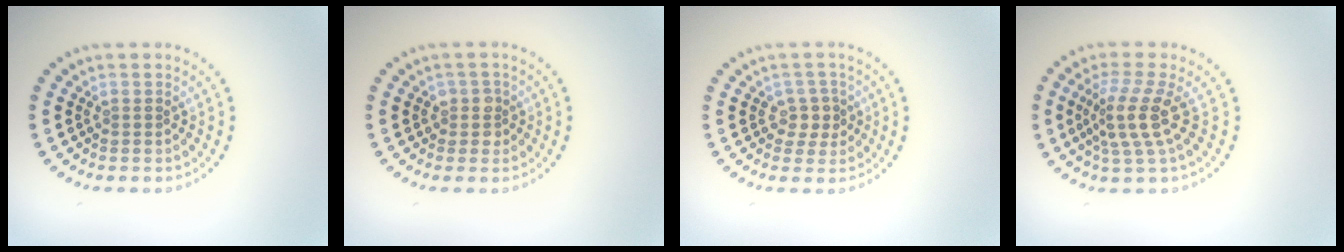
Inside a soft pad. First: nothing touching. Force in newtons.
{"total": 1.6, "press": 1.4, "slide": 0.7}
{"total": 2.1, "press": 1.9, "slide": 1.0}
{"total": 3.7, "press": 2.9, "slide": 2.3}